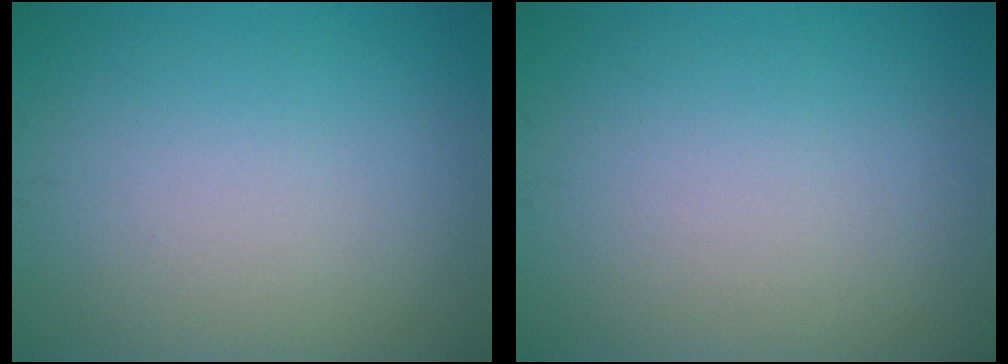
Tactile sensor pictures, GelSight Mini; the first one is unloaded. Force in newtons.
{"total": 0.0}